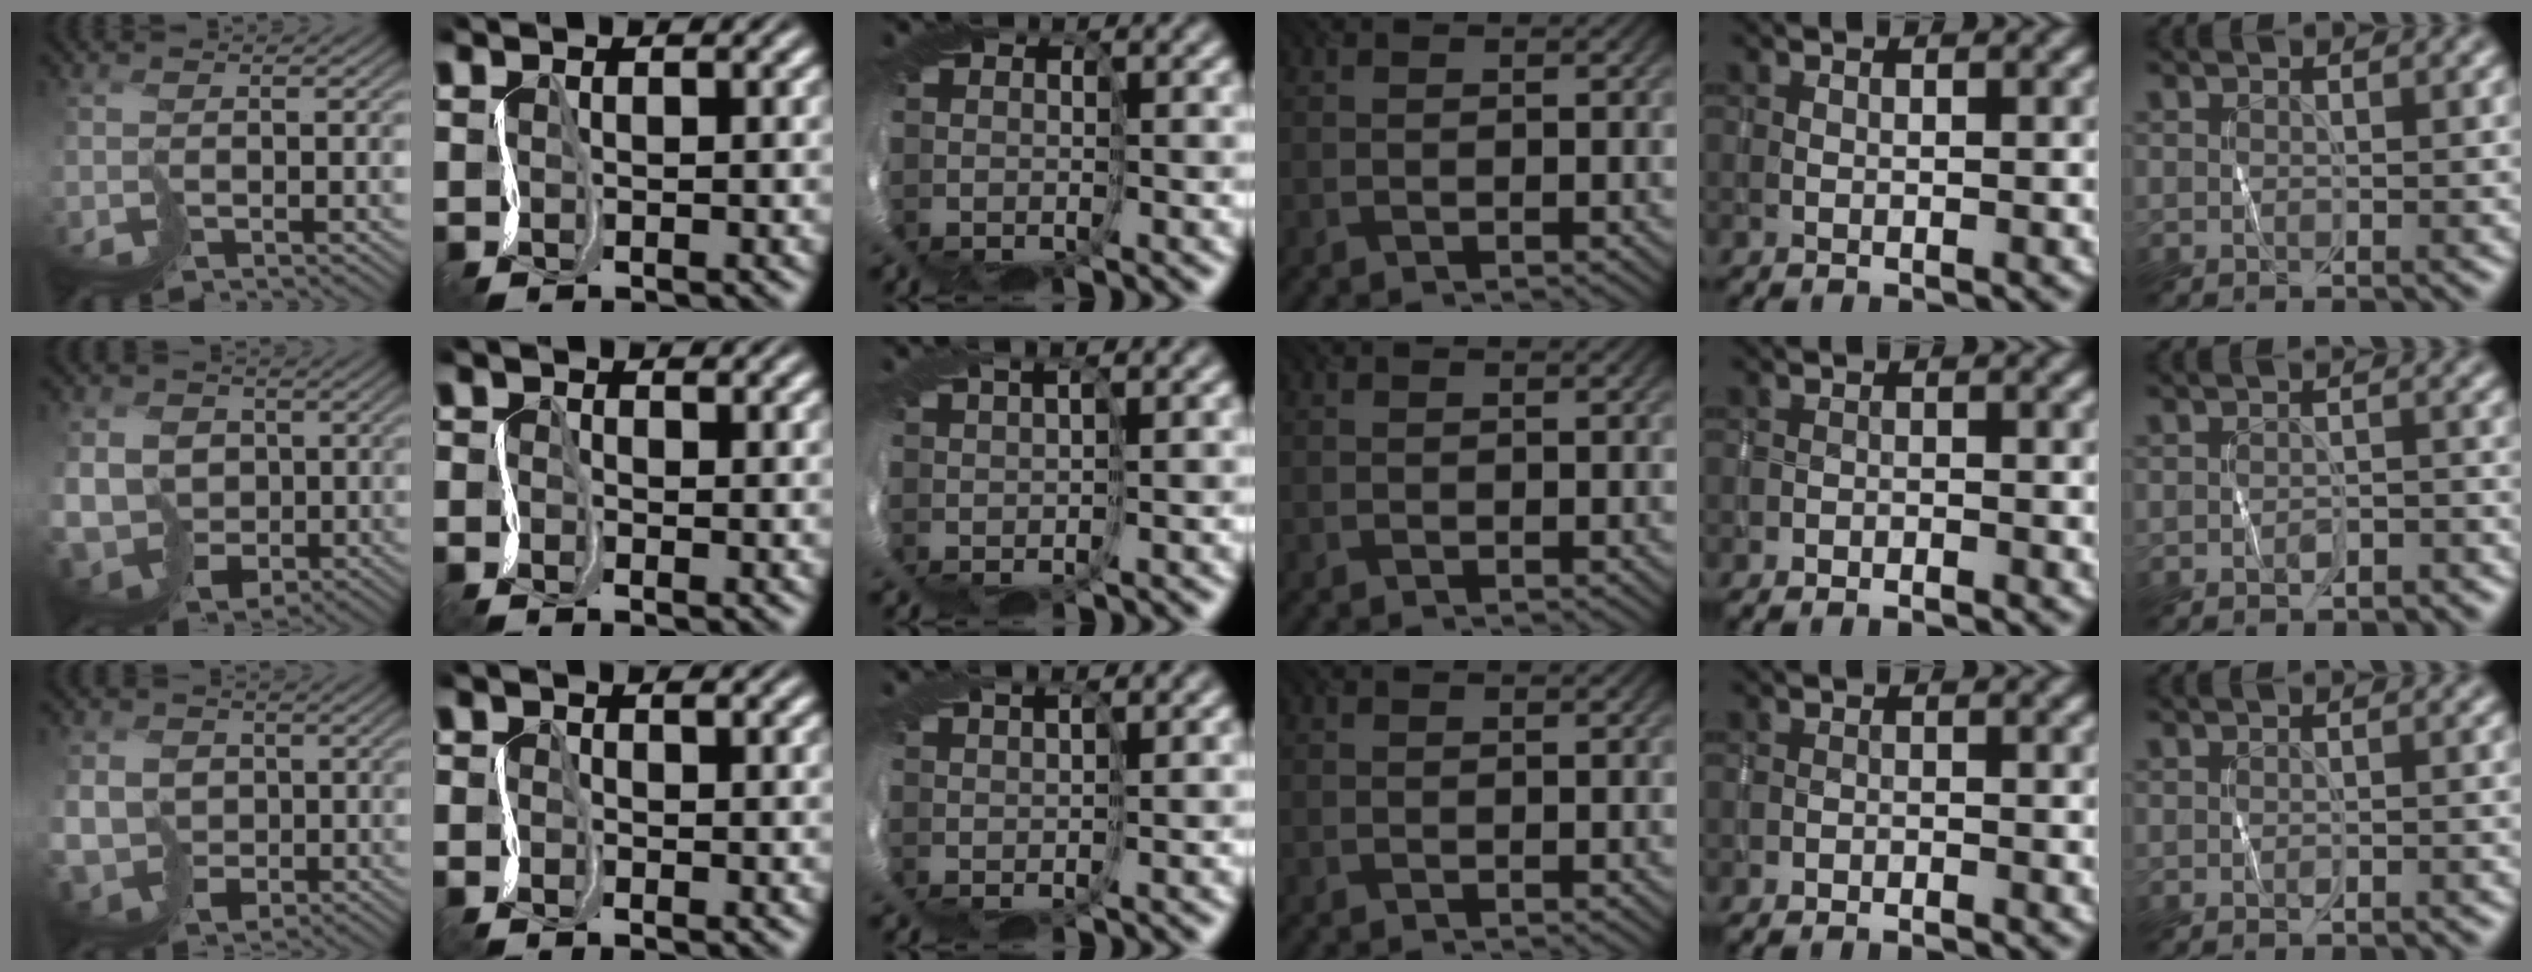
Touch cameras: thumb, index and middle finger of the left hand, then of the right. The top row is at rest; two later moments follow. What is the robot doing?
{"motion": "cut", "object": "wrapping paper"}